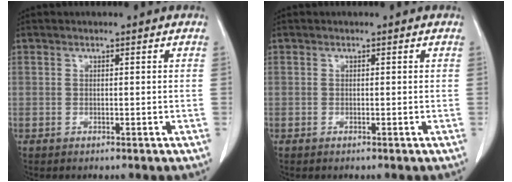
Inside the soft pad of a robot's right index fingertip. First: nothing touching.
{"total": 0.0}